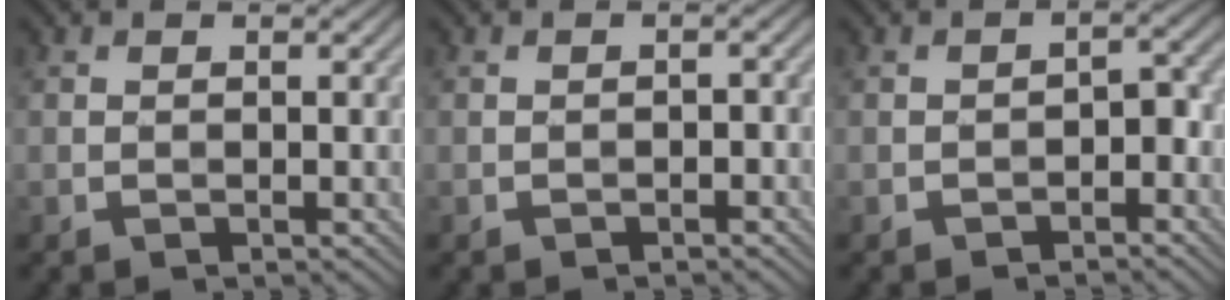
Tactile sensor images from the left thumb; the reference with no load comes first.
{"total": 1.1, "force": [-0.7, 0.6, 0.6], "torque": [-0.008, 0.000, -0.013]}
{"total": 2.6, "force": [-1.6, 1.4, 1.6], "torque": [-0.019, 0.007, -0.027]}